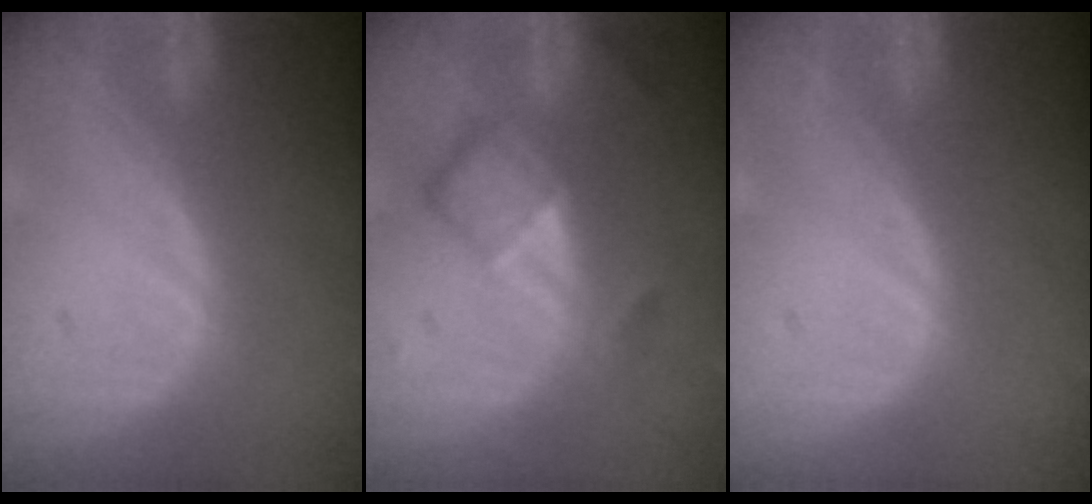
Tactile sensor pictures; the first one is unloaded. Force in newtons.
{"total": 6.9, "press": 6.0, "slide": 3.5}
{"total": 0.0}